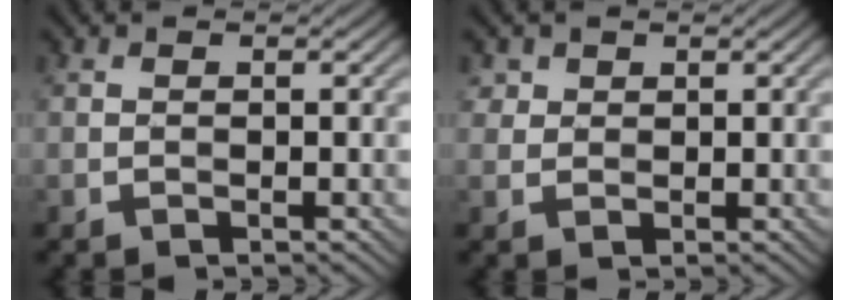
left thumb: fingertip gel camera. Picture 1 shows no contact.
{"total": 2.2, "force": [1.4, 1.7, 0.3], "torque": [-0.013, -0.001, 0.028]}